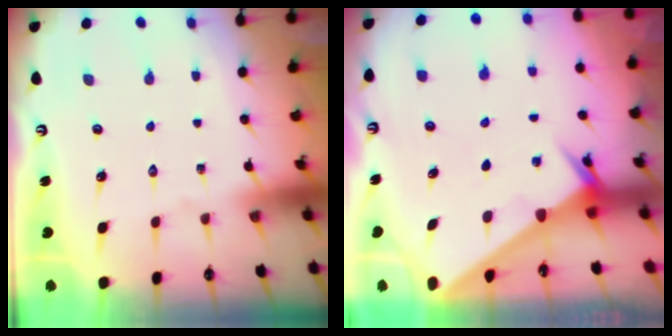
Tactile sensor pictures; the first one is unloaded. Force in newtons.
{"total": 2.2, "press": 2.2, "slide": 0.1}